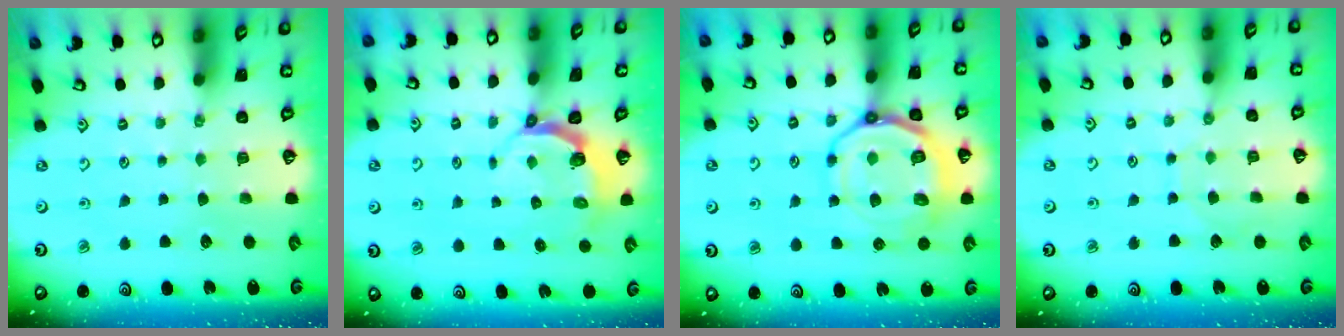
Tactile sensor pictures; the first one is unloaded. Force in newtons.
{"total": 4.9, "press": 4.0, "slide": 2.9}
{"total": 16.0, "press": 15.9, "slide": 2.0}
{"total": 6.0, "press": 6.0, "slide": 0.2}